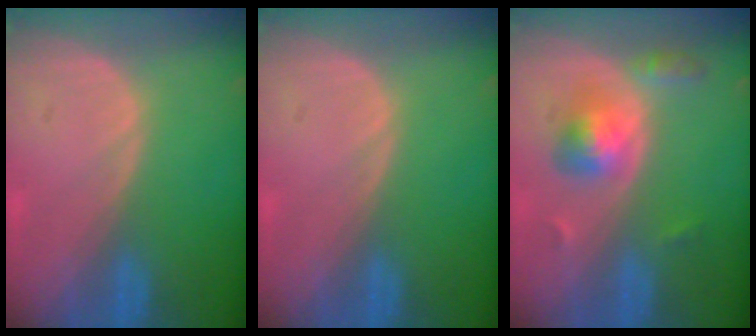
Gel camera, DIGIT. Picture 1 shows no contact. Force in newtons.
{"total": 0.0}
{"total": 5.1, "press": 5.0, "slide": 1.1}